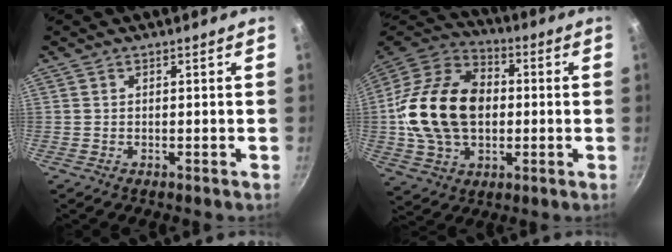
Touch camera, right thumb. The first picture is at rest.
{"total": 22.3, "force": [0.2, 15.6, 15.8], "torque": [-0.270, 0.029, -0.003]}